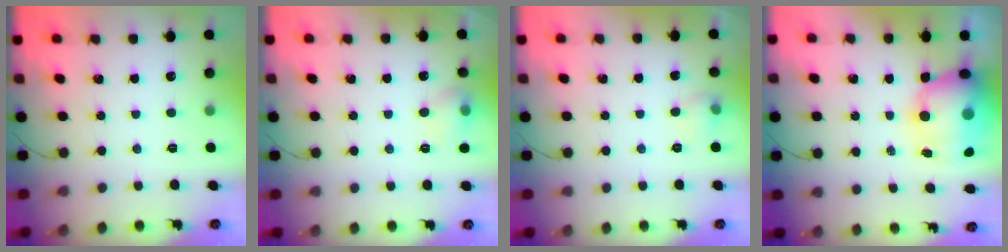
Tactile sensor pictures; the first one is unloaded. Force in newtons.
{"total": 7.7, "press": 7.6, "slide": 1.2}
{"total": 6.3, "press": 6.2, "slide": 1.2}
{"total": 14.6, "press": 13.0, "slide": 6.8}